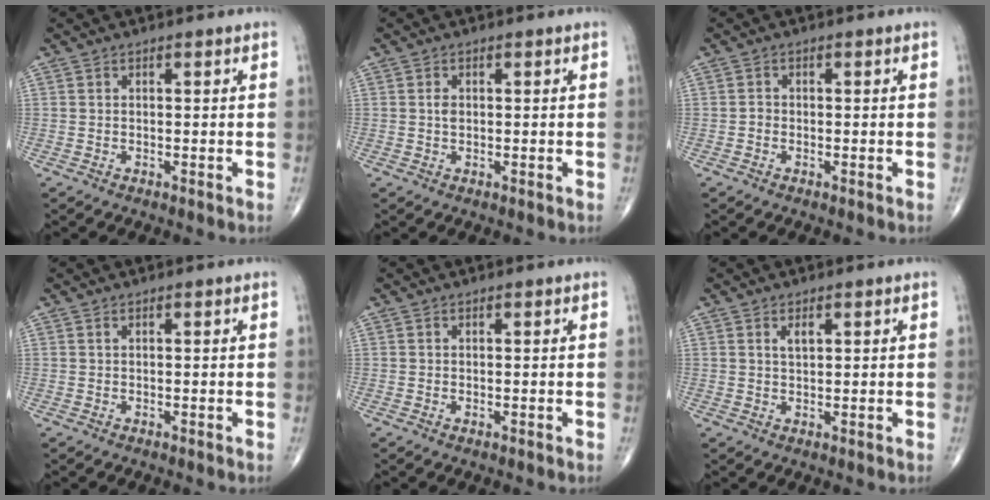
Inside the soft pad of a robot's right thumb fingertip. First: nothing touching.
{"total": 1.3, "force": [0.1, 0.9, 0.9], "torque": [-0.013, 0.002, 0.001]}
{"total": 0.8, "force": [-0.3, 0.6, 0.3], "torque": [-0.001, 0.003, -0.010]}
{"total": 0.0}
{"total": 0.0}
{"total": 2.0, "force": [0.9, 0.9, 1.5], "torque": [-0.023, -0.003, 0.018]}